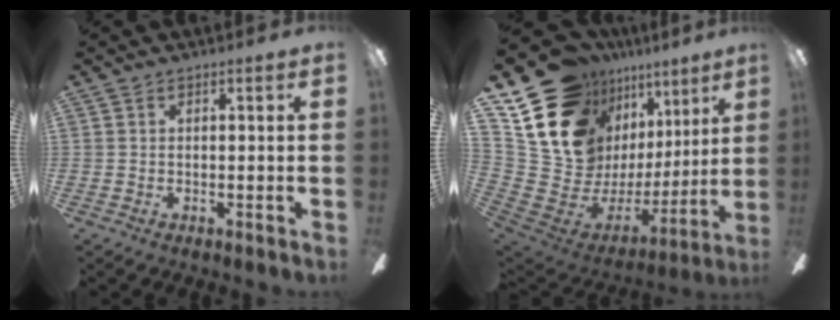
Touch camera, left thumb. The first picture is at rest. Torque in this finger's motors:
{"motor_torque": [2.51, 2.50, 1.44, -1.33, 0.13]}